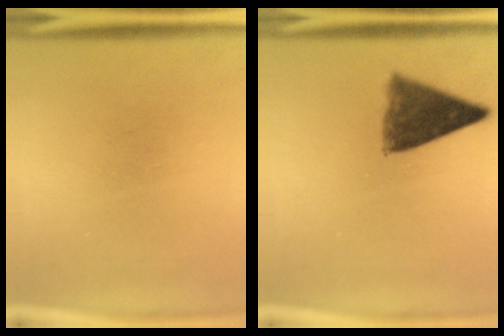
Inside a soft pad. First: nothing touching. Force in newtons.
{"total": 8.0}